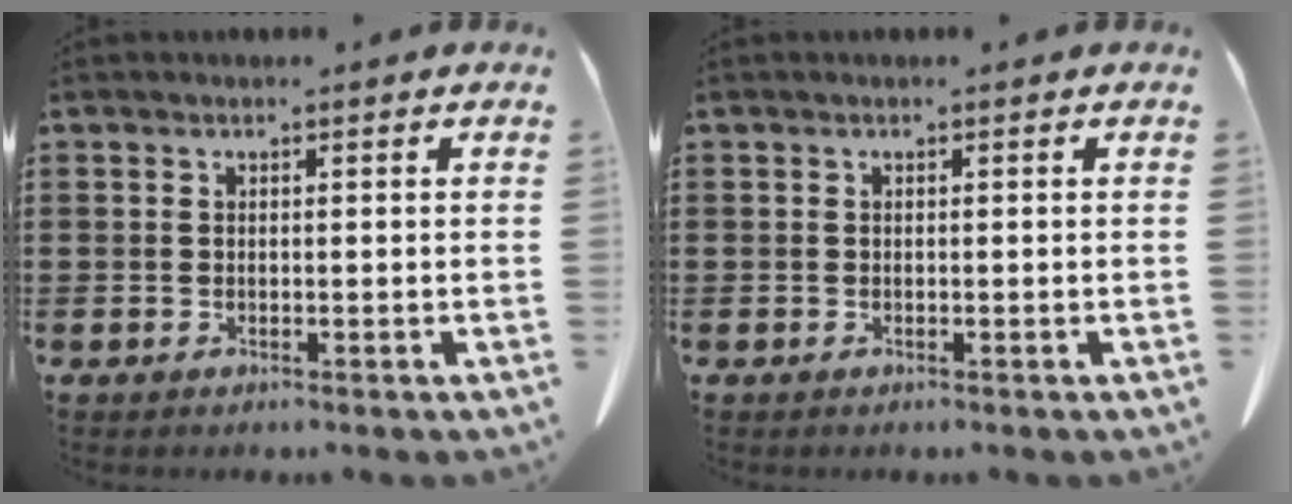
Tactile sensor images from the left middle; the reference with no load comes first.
{"total": 0.0}